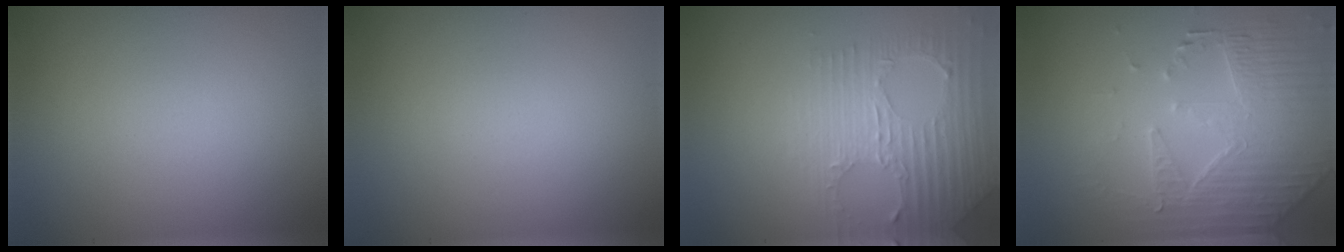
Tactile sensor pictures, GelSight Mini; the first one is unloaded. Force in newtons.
{"total": 0.0}
{"total": 2.8, "press": 2.7, "slide": 0.9}
{"total": 4.4, "press": 4.2, "slide": 1.3}